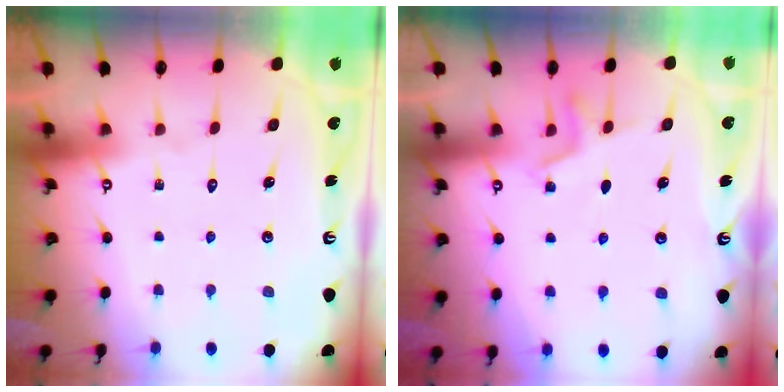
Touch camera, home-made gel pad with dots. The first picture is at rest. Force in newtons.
{"total": 4.4, "press": 4.1, "slide": 1.6}